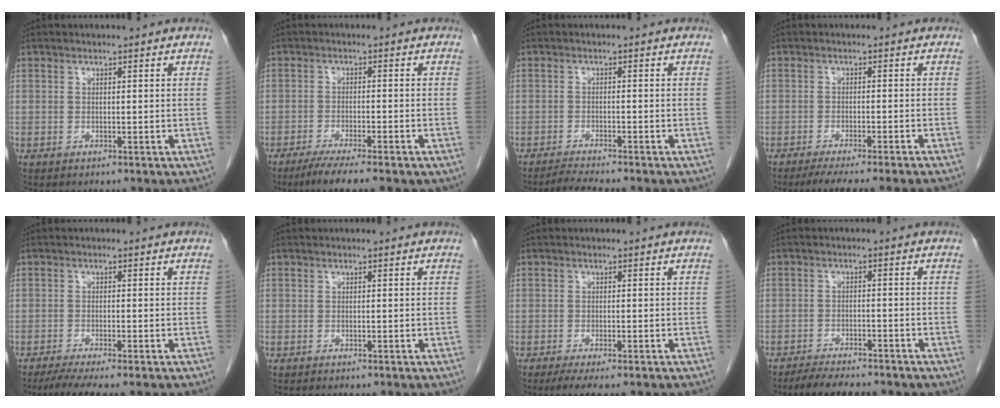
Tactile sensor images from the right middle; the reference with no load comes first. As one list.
[{"total": 8.3, "force": [-6.2, 1.1, 5.4], "torque": [-0.076, -0.016, -0.089]}, {"total": 3.5, "force": [-3.3, -0.7, 1.1], "torque": [-0.027, -0.017, -0.057]}, {"total": 9.2, "force": [-7.9, -1.1, 4.8], "torque": [-0.039, -0.018, -0.113]}, {"total": 5.6, "force": [-4.4, 0.0, 3.4], "torque": [-0.052, -0.014, -0.072]}, {"total": 0.0}, {"total": 4.7, "force": [-3.5, 0.9, 3.1], "torque": [-0.046, -0.013, -0.050]}, {"total": 7.8, "force": [-6.8, 1.7, 3.4], "torque": [-0.049, -0.010, -0.100]}]